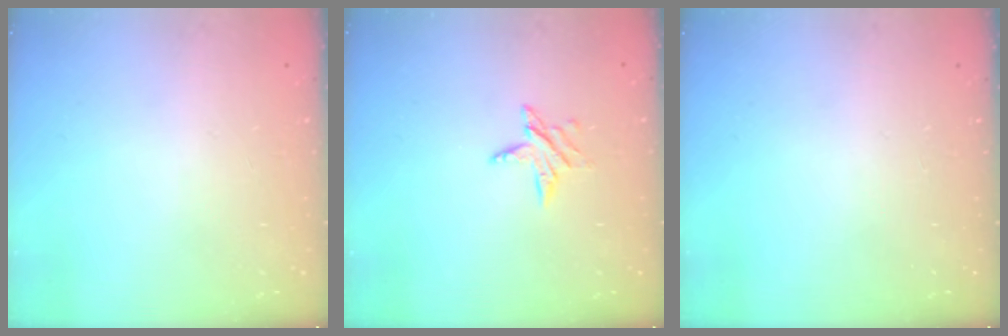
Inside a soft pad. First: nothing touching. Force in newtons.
{"total": 6.1, "press": 6.1, "slide": 0.7}
{"total": 0.0}